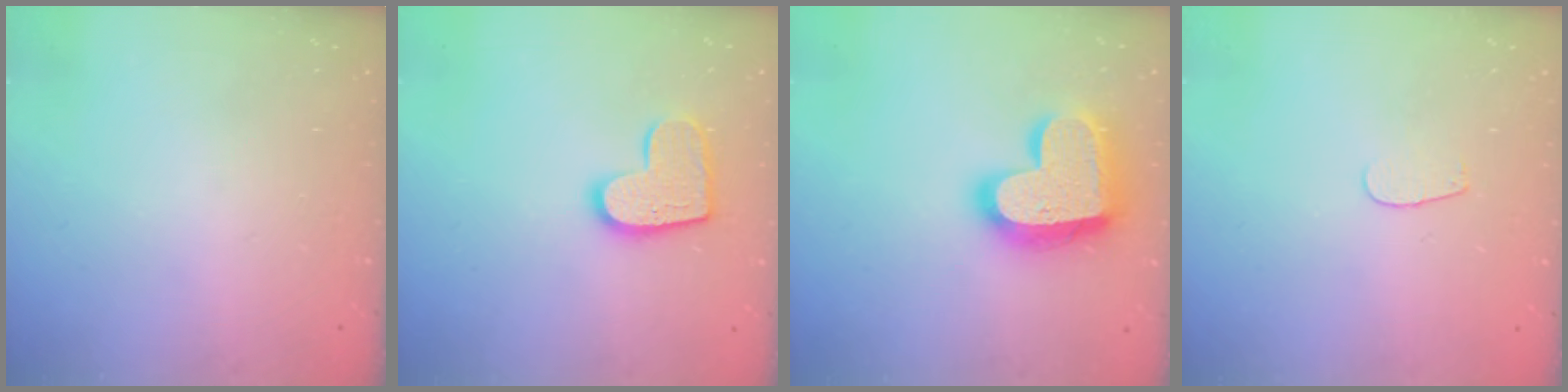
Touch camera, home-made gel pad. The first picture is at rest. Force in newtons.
{"total": 12.7, "press": 12.6, "slide": 0.8}
{"total": 21.7, "press": 21.6, "slide": 1.5}
{"total": 2.6, "press": 2.5, "slide": 0.3}